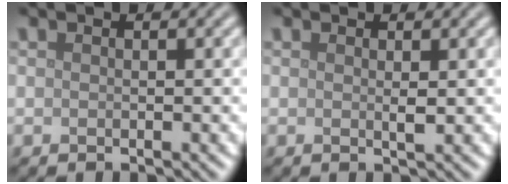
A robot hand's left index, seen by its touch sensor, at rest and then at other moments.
{"total": 0.7, "force": [0.2, 0.1, 0.7], "torque": [-0.012, -0.002, 0.002]}